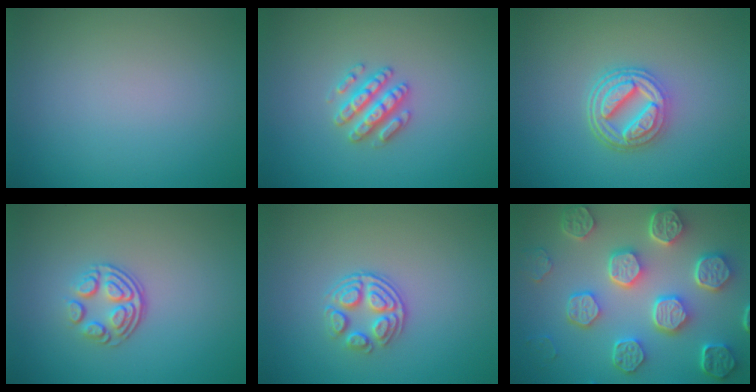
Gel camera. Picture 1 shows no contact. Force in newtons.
{"total": 2.9, "press": 2.8, "slide": 0.5}
{"total": 4.8, "press": 3.8, "slide": 3.1}
{"total": 3.6, "press": 2.4, "slide": 2.7}
{"total": 3.1, "press": 2.6, "slide": 1.8}
{"total": 8.8, "press": 6.7, "slide": 5.6}